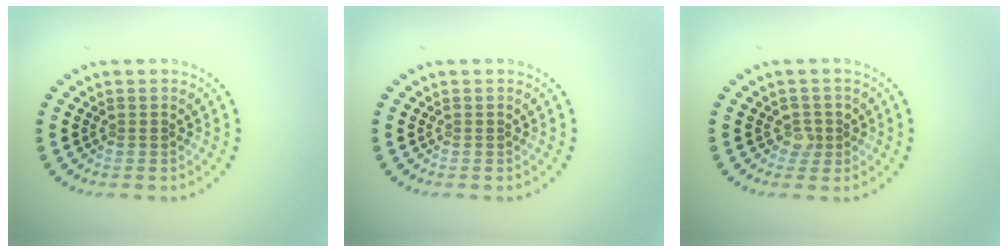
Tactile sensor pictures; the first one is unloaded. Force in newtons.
{"total": 0.0}
{"total": 1.6, "press": 1.4, "slide": 0.9}